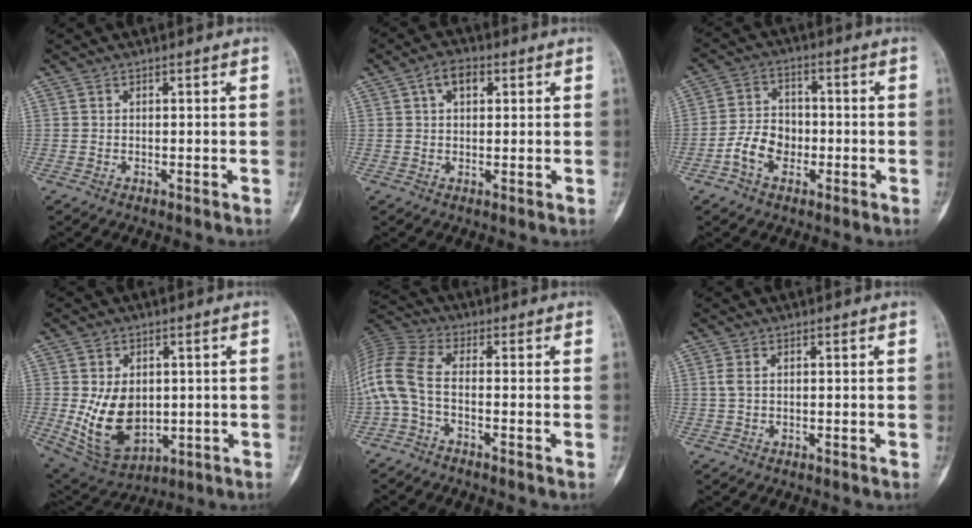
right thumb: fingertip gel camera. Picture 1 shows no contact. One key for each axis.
{"total": 4.6, "fx": 1.7, "fy": 2.8, "fz": 3.2, "tx": -0.044, "ty": 0.008, "tz": 0.025}
{"total": 7.2, "fx": -2.6, "fy": 5.2, "fz": 4.2, "tx": -0.063, "ty": 0.024, "tz": -0.055}
{"total": 12.5, "fx": -0.3, "fy": 8.8, "fz": 8.9, "tx": -0.132, "ty": -0.010, "tz": 0.022}
{"total": 10.9, "fx": -3.0, "fy": 4.1, "fz": 9.6, "tx": -0.236, "ty": 0.029, "tz": -0.068}
{"total": 1.3, "fx": 0.2, "fy": 0.7, "fz": 1.2, "tx": -0.034, "ty": 0.001, "tz": 0.006}